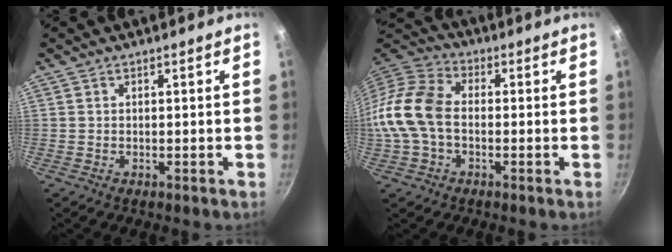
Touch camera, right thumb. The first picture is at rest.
{"total": 13.1, "force": [-1.5, 8.9, 9.5], "torque": [-0.174, 0.035, -0.048]}